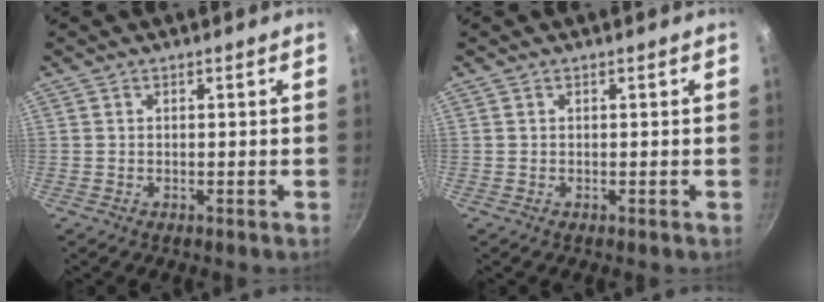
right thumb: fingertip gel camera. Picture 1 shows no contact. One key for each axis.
{"total": 0.0}